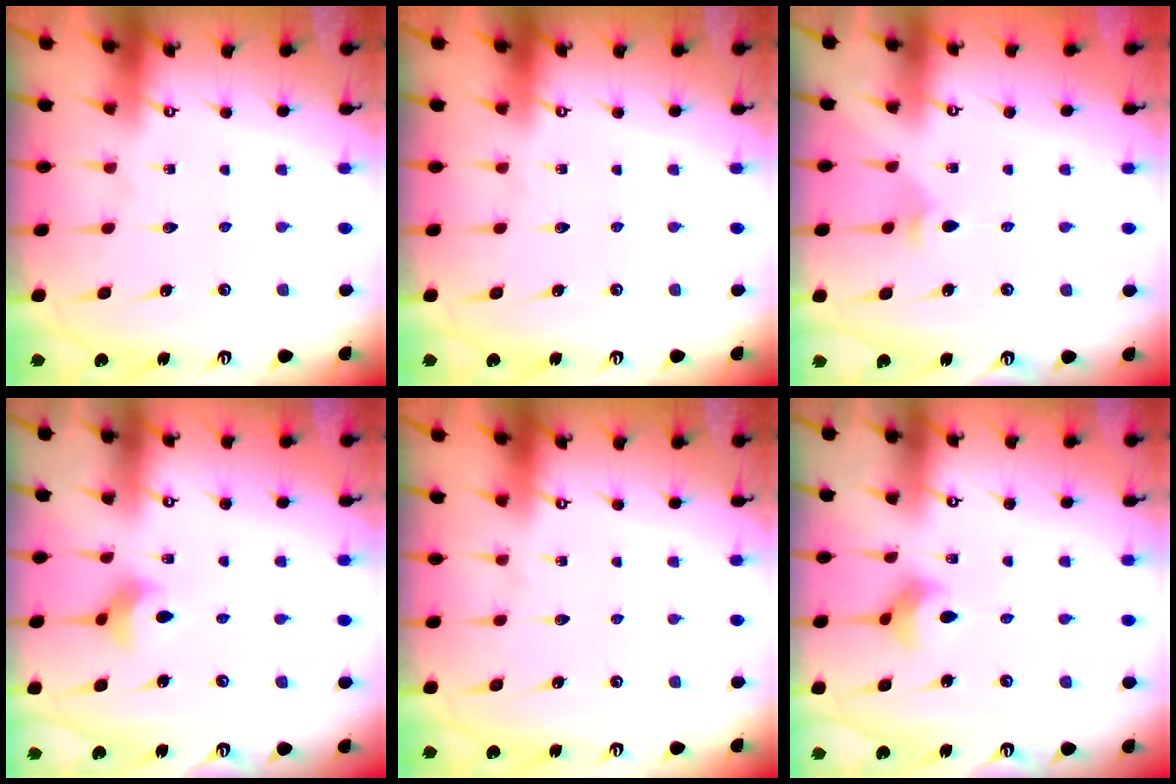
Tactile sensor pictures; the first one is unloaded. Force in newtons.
{"total": 0.0}
{"total": 3.0, "press": 2.9, "slide": 0.7}
{"total": 3.9, "press": 3.8, "slide": 0.8}
{"total": 0.0}
{"total": 3.4, "press": 3.3, "slide": 0.6}